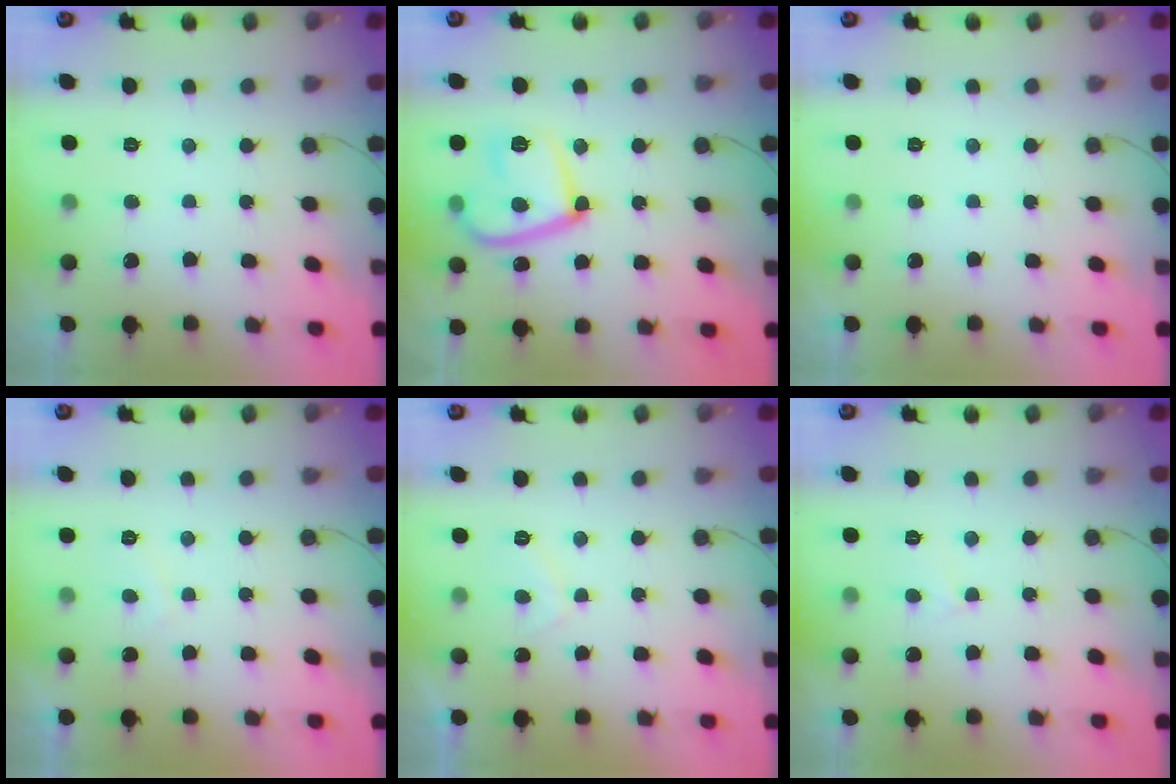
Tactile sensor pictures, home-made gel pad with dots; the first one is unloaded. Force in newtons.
{"total": 15.3, "press": 15.2, "slide": 1.7}
{"total": 0.0}
{"total": 0.8, "press": 0.5, "slide": 0.6}
{"total": 2.7, "press": 2.6, "slide": 0.8}
{"total": 2.0, "press": 2.0, "slide": 0.2}